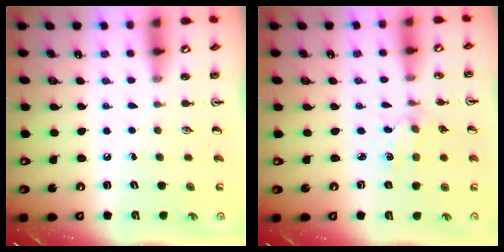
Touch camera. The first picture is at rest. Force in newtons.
{"total": 1.4, "press": 1.4, "slide": 0.3}